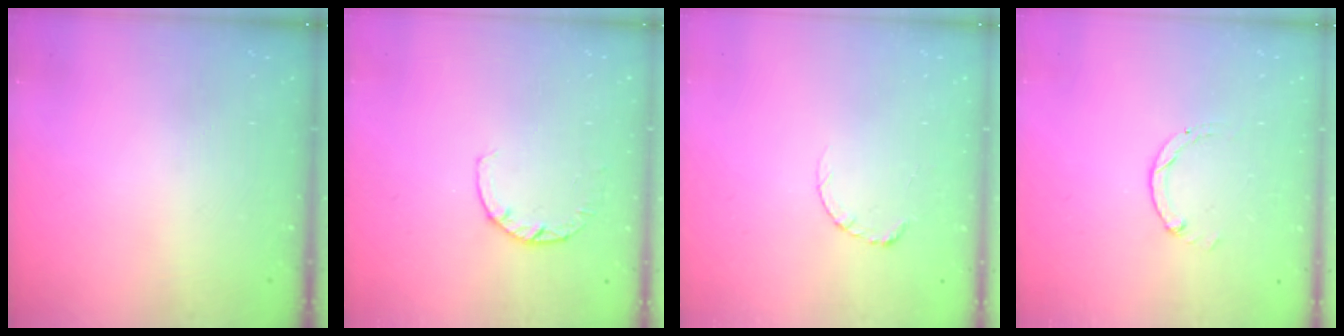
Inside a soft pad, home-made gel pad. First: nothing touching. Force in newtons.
{"total": 3.0, "press": 2.9, "slide": 0.4}
{"total": 3.4, "press": 3.4, "slide": 0.4}
{"total": 0.0}